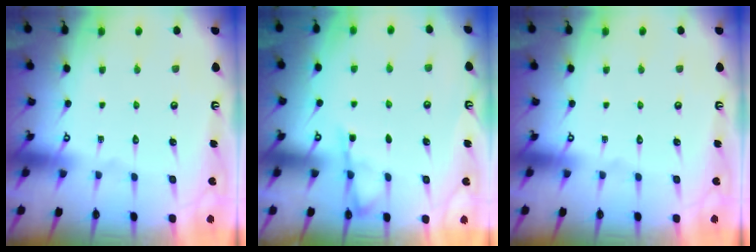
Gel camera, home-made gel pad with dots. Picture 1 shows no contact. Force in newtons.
{"total": 5.0, "press": 4.9, "slide": 0.4}
{"total": 0.0}